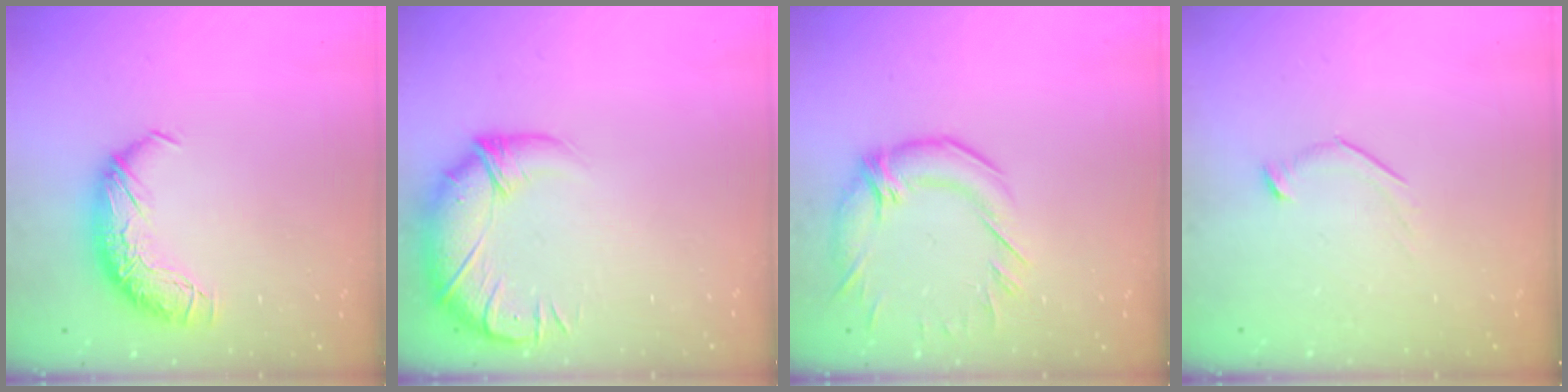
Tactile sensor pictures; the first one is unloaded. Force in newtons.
{"total": 2.9, "press": 1.8, "slide": 2.3}
{"total": 2.3, "press": 0.9, "slide": 2.1}
{"total": 7.2, "press": 7.2, "slide": 0.8}